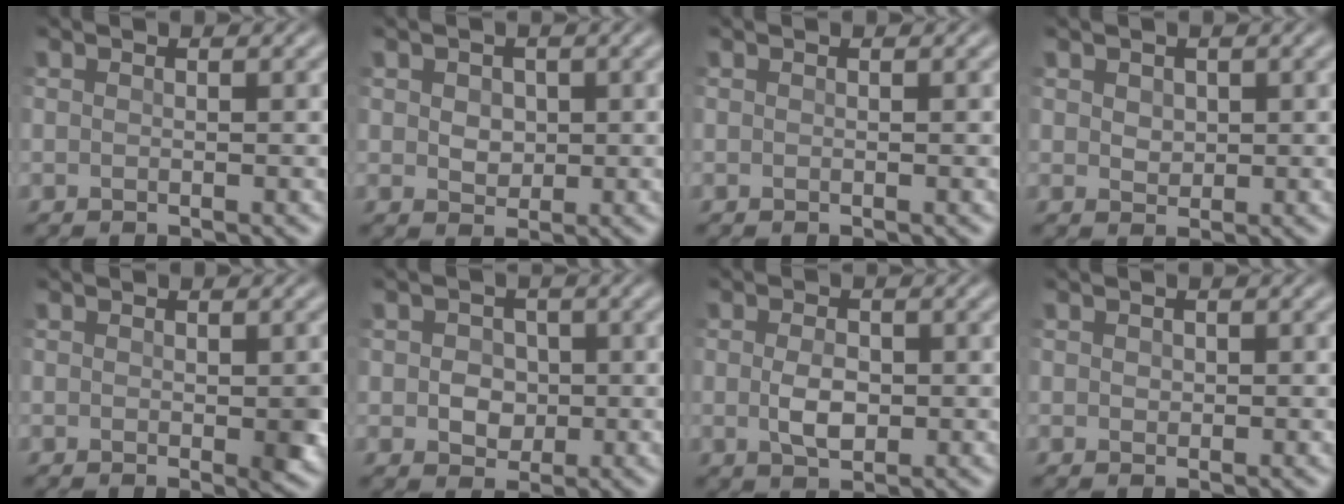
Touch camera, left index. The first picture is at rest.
{"total": 2.0, "force": [0.4, 1.6, 1.1], "torque": [-0.023, -0.002, 0.006]}
{"total": 0.0}
{"total": 1.3, "force": [0.5, 1.1, 0.6], "torque": [-0.013, -0.002, 0.011]}
{"total": 1.6, "force": [-0.1, 0.6, 1.5], "torque": [-0.015, -0.005, -0.002]}
{"total": 2.7, "force": [0.0, 2.3, 1.4], "torque": [-0.017, -0.002, -0.006]}
{"total": 2.8, "force": [-0.1, 1.7, 2.2], "torque": [-0.047, -0.003, -0.002]}
{"total": 0.5, "force": [0.2, 0.4, 0.2], "torque": [-0.004, -0.002, 0.003]}